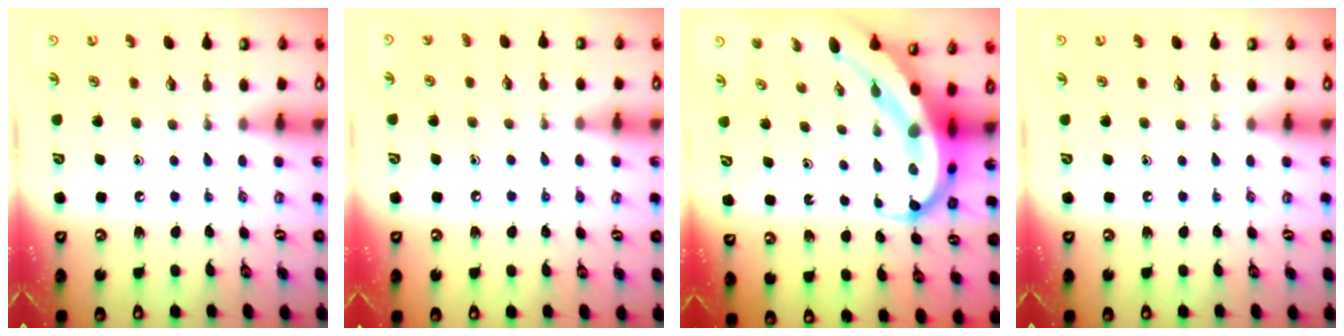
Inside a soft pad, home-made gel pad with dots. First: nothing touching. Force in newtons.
{"total": 5.2, "press": 5.1, "slide": 0.6}
{"total": 11.5, "press": 11.3, "slide": 2.2}
{"total": 0.0}